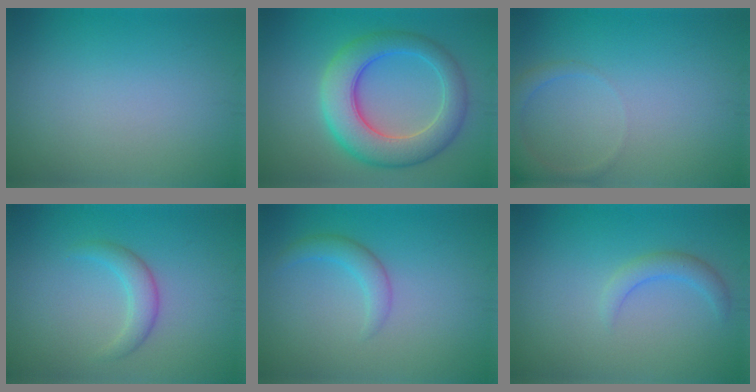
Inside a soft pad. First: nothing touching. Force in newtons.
{"total": 7.7, "press": 7.7, "slide": 0.4}
{"total": 2.6, "press": 2.6, "slide": 0.2}
{"total": 2.2, "press": 2.2, "slide": 0.2}
{"total": 2.0, "press": 2.0, "slide": 0.1}
{"total": 1.9, "press": 1.9, "slide": 0.2}